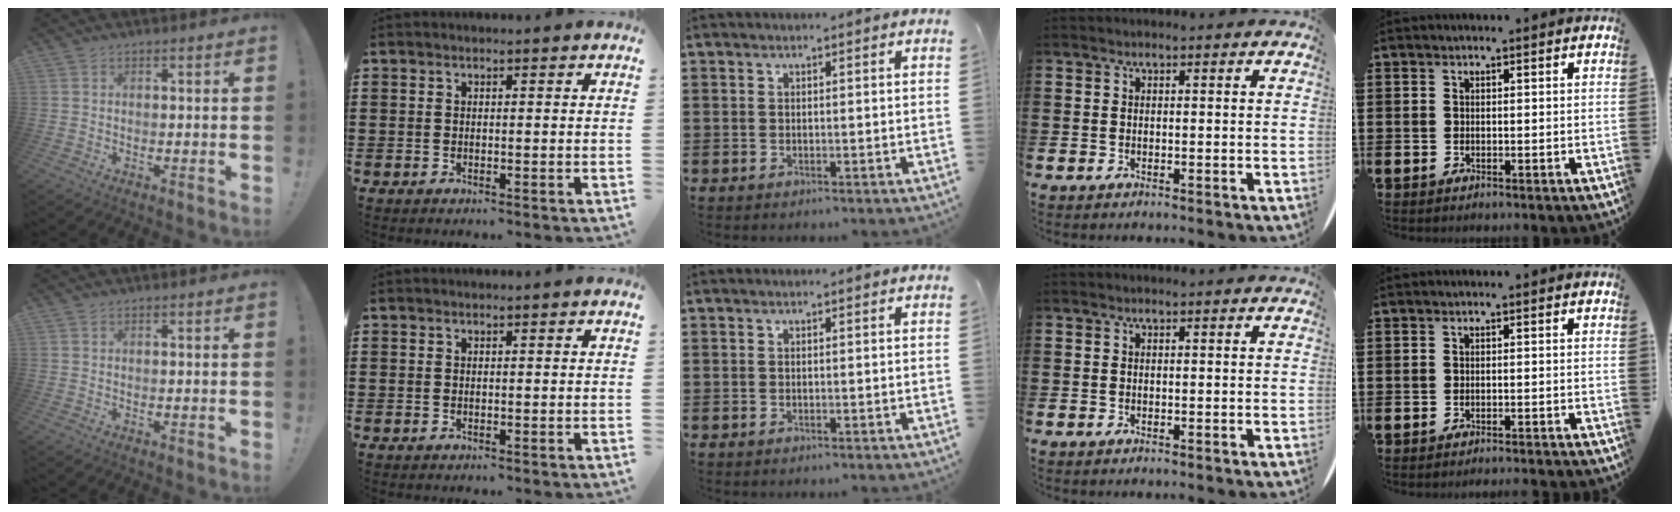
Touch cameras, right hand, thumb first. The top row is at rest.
{"little": {"total": 0.8, "force": [-0.8, -0.2, 0.0], "torque": [0.000, 0.001, -0.016]}}